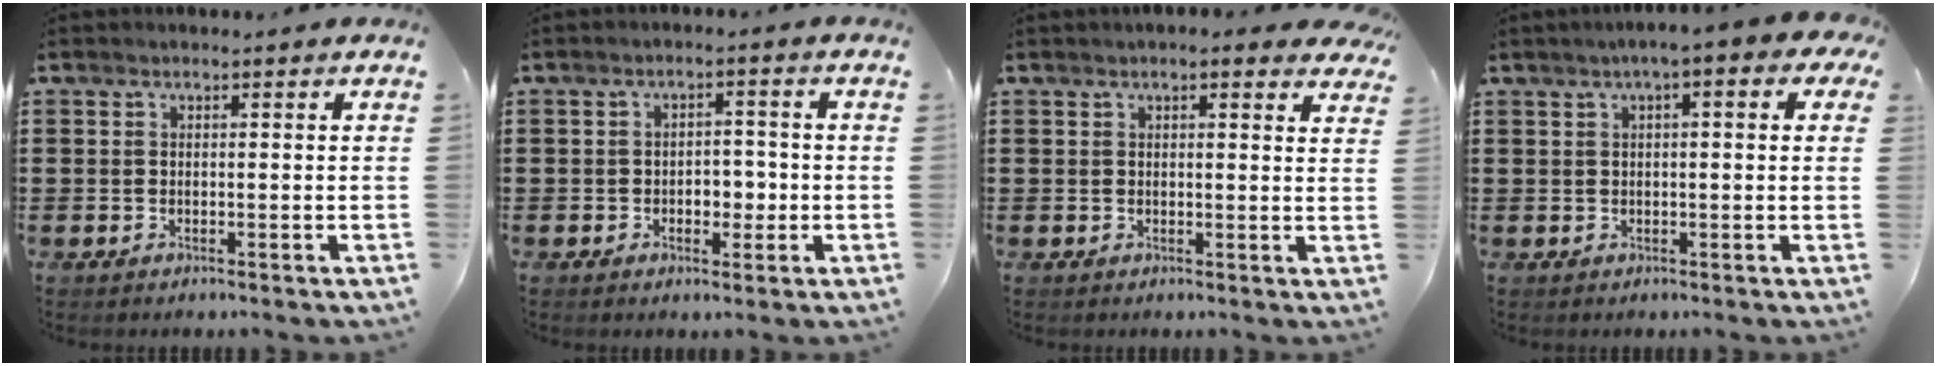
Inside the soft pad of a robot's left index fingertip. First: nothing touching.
{"total": 3.7, "force": [-1.0, 2.4, 2.6], "torque": [-0.044, 0.004, -0.024]}
{"total": 2.0, "force": [1.7, 0.8, 0.8], "torque": [-0.015, 0.001, 0.028]}
{"total": 3.4, "force": [1.1, 0.3, 3.2], "torque": [-0.061, 0.004, 0.017]}